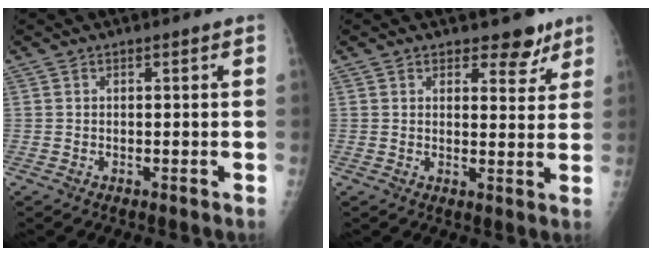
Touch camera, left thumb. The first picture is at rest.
{"total": 5.0, "force": [3.7, 2.8, 1.9], "torque": [0.008, -0.022, 0.049]}